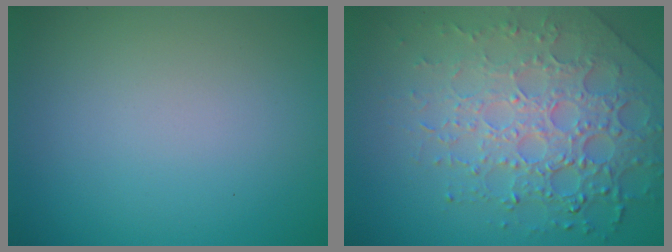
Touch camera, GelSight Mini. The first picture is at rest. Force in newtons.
{"total": 8.1, "press": 5.6, "slide": 5.9}